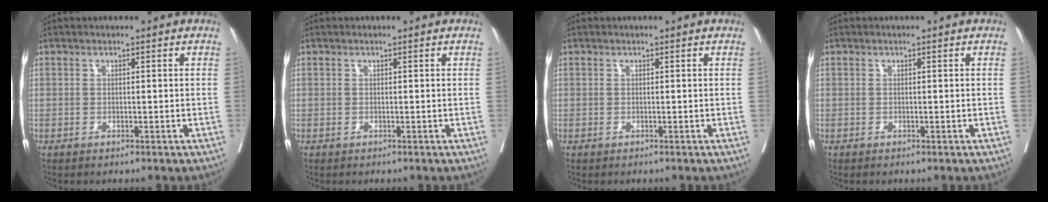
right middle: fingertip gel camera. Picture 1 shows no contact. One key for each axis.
{"total": 0.0}
{"total": 0.0}
{"total": 0.0}